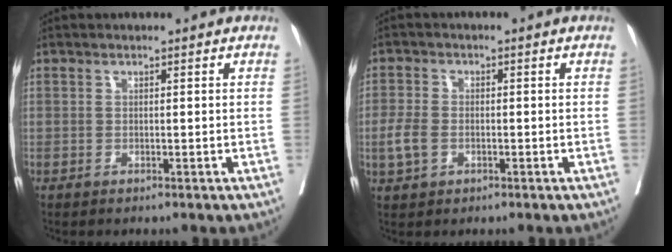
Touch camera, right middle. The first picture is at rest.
{"total": 3.7, "force": [-0.9, 2.5, 2.6], "torque": [-0.065, 0.003, -0.017]}